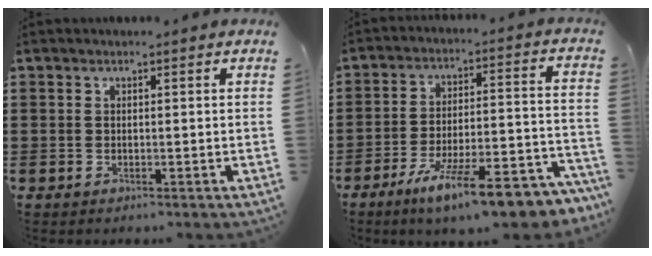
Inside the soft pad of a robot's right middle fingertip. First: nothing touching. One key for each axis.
{"total": 12.8, "fx": -9.6, "fy": 1.6, "fz": 8.2, "tx": -0.132, "ty": 0.023, "tz": -0.169}